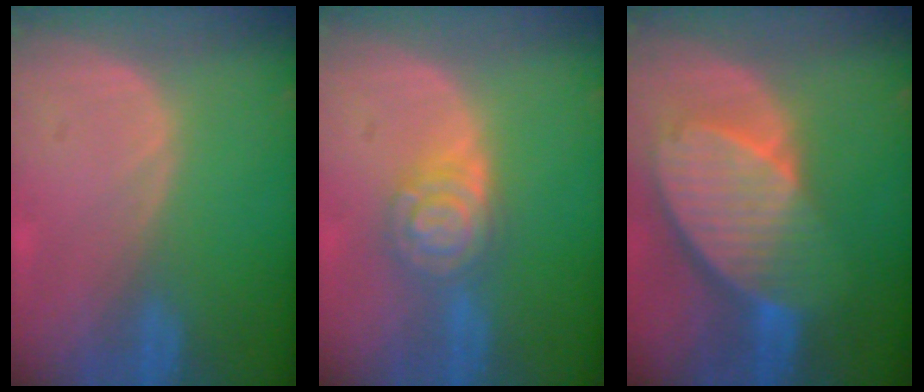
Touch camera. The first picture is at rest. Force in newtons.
{"total": 6.2, "press": 6.2, "slide": 0.4}
{"total": 10.2, "press": 8.9, "slide": 5.1}